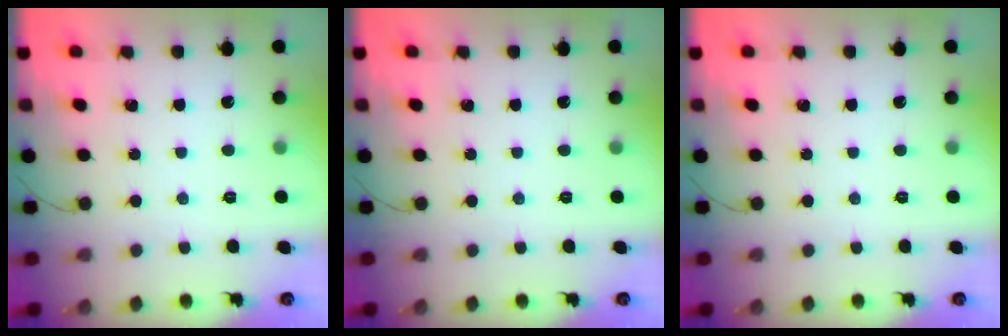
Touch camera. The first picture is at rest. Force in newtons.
{"total": 0.0}
{"total": 0.0}